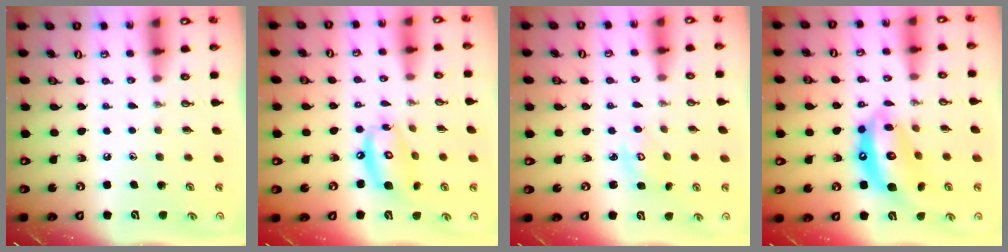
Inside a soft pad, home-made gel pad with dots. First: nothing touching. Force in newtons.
{"total": 13.5, "press": 13.5, "slide": 1.3}
{"total": 3.4, "press": 3.4, "slide": 0.3}
{"total": 15.1, "press": 15.0, "slide": 1.7}